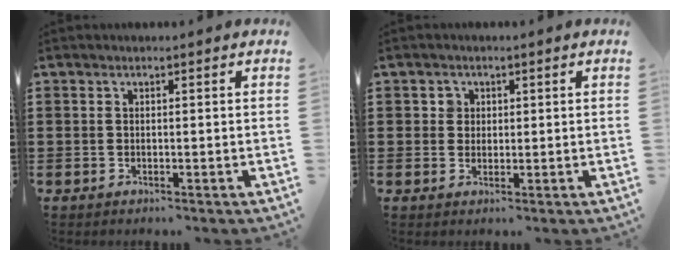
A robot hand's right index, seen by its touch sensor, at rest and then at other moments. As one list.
[{"total": 1.9, "force": [0.5, 1.8, 0.4], "torque": [-0.017, 0.009, 0.007]}]